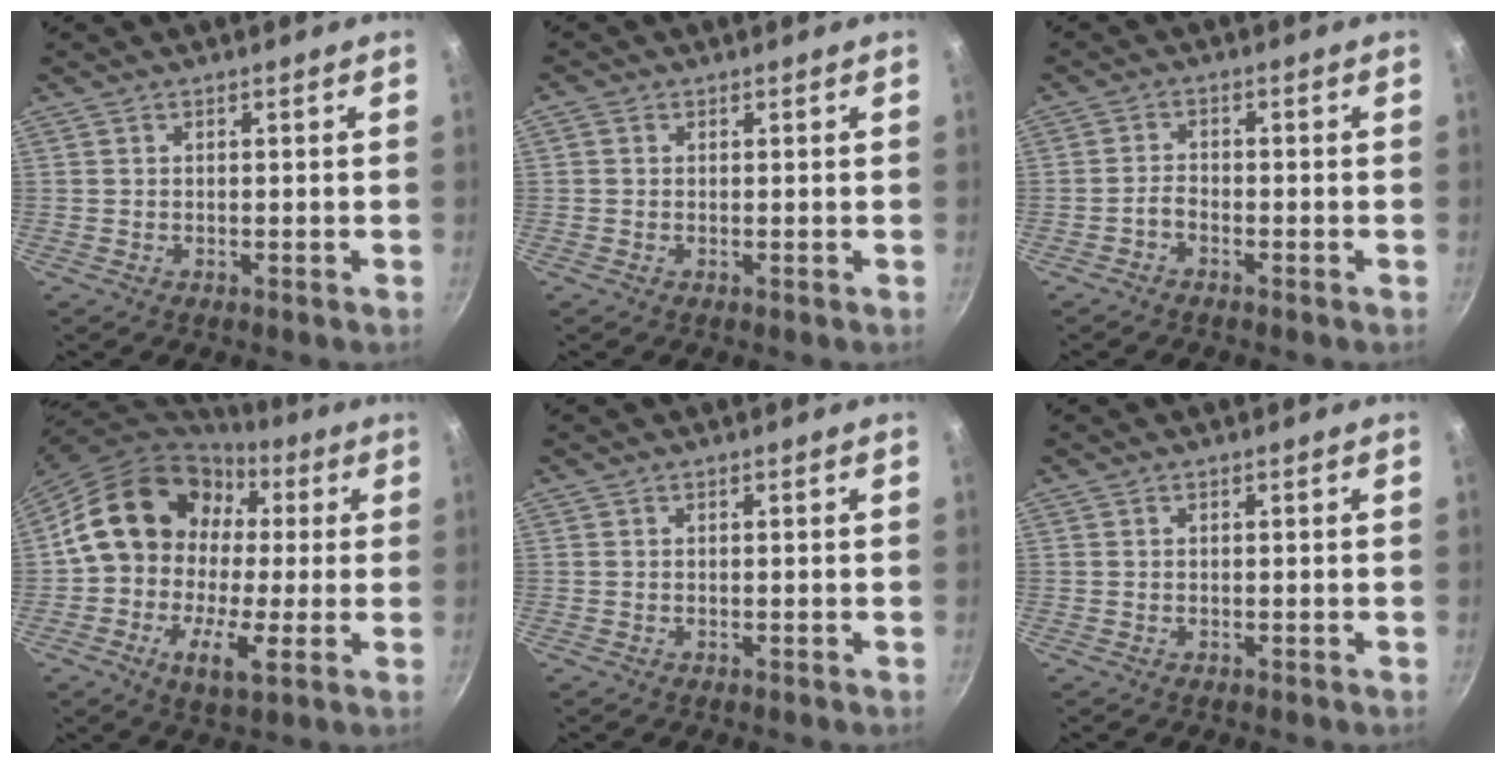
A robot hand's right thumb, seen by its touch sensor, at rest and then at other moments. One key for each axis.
{"total": 1.0, "fx": 0.2, "fy": 0.9, "fz": 0.4, "tx": -0.007, "ty": 0.004, "tz": -0.001}
{"total": 2.0, "fx": -1.5, "fy": 0.8, "fz": 0.9, "tx": -0.020, "ty": 0.016, "tz": -0.032}
{"total": 20.5, "fx": 2.6, "fy": 14.6, "fz": 14.2, "tx": -0.230, "ty": 0.034, "tz": 0.029}
{"total": 0.0}
{"total": 0.0}